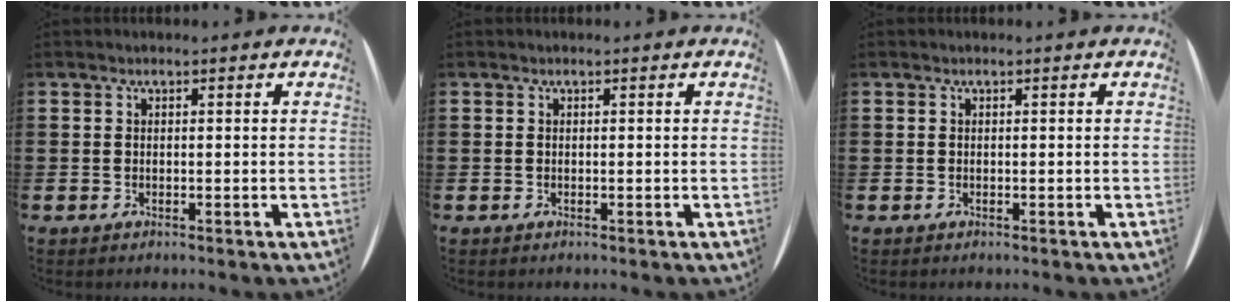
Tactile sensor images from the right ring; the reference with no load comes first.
{"total": 0.0}
{"total": 0.0}